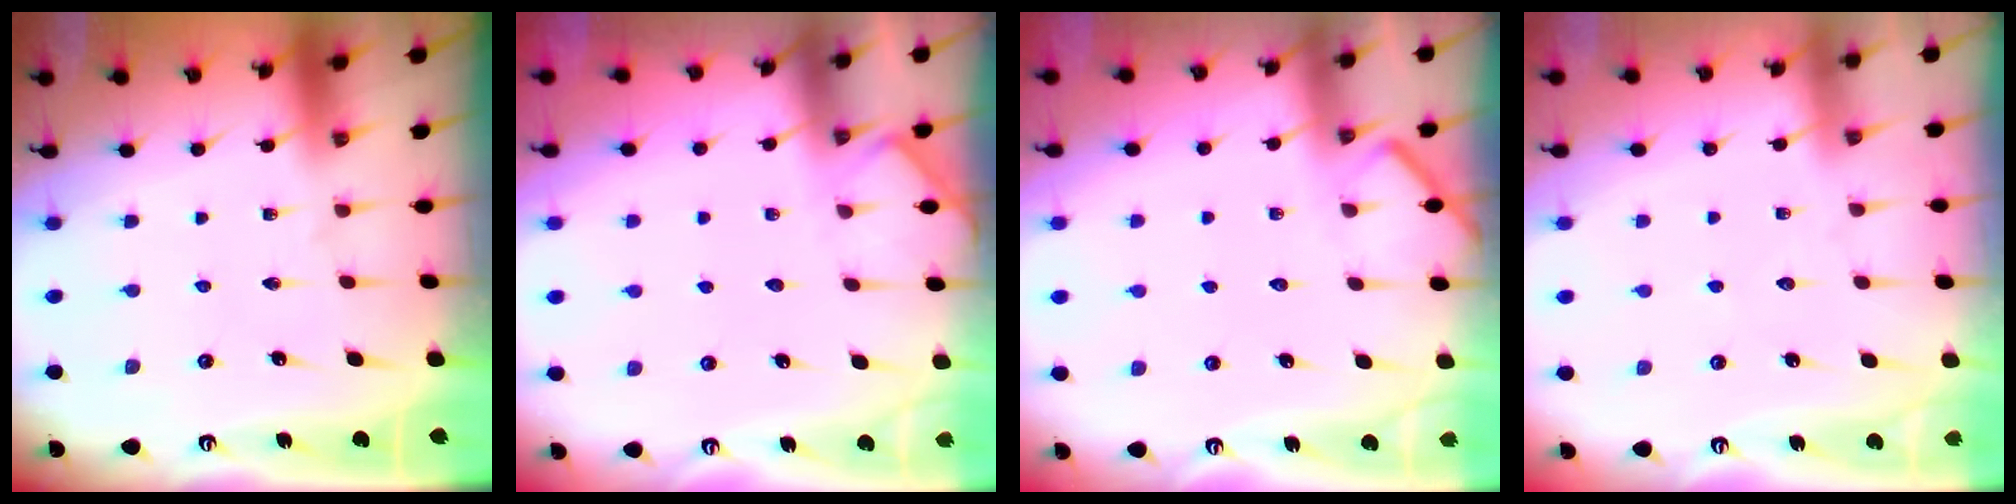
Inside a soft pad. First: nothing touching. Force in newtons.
{"total": 3.8, "press": 3.8, "slide": 0.5}
{"total": 4.1, "press": 4.1, "slide": 0.5}
{"total": 3.2, "press": 3.1, "slide": 0.4}